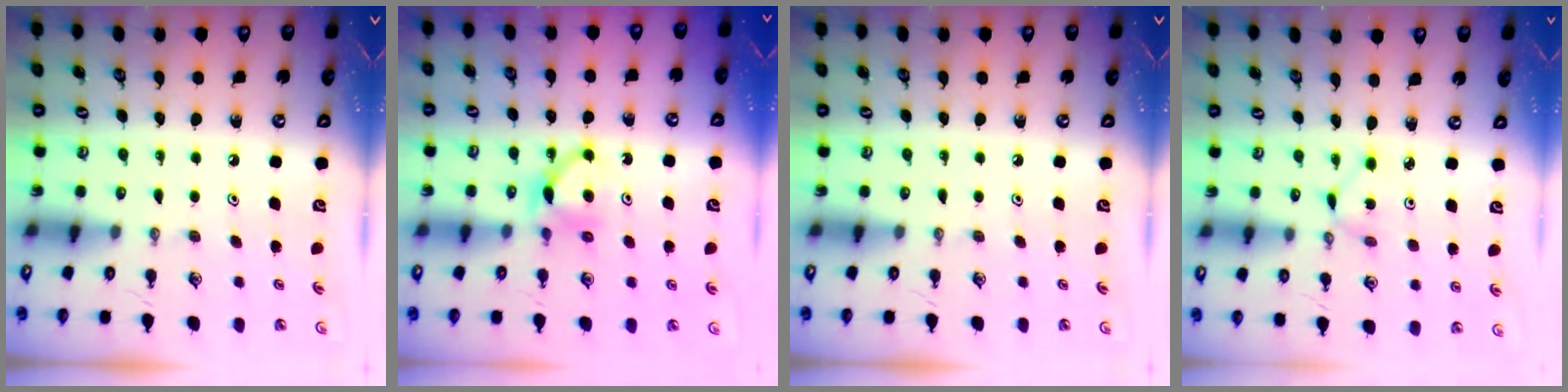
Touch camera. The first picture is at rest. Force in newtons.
{"total": 5.9, "press": 5.8, "slide": 0.8}
{"total": 0.0}
{"total": 1.5, "press": 1.5, "slide": 0.2}